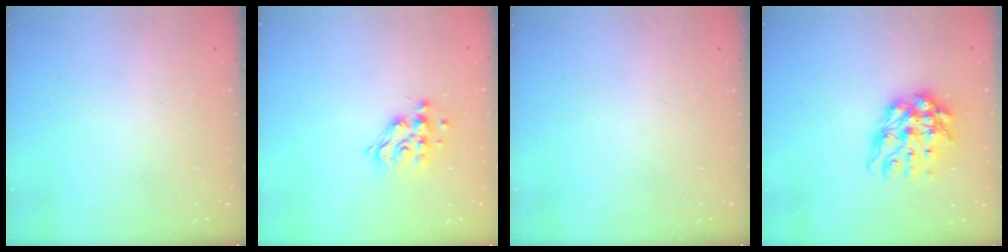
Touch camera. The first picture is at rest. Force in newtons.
{"total": 11.1, "press": 11.0, "slide": 0.9}
{"total": 0.0}
{"total": 12.1, "press": 12.0, "slide": 1.3}